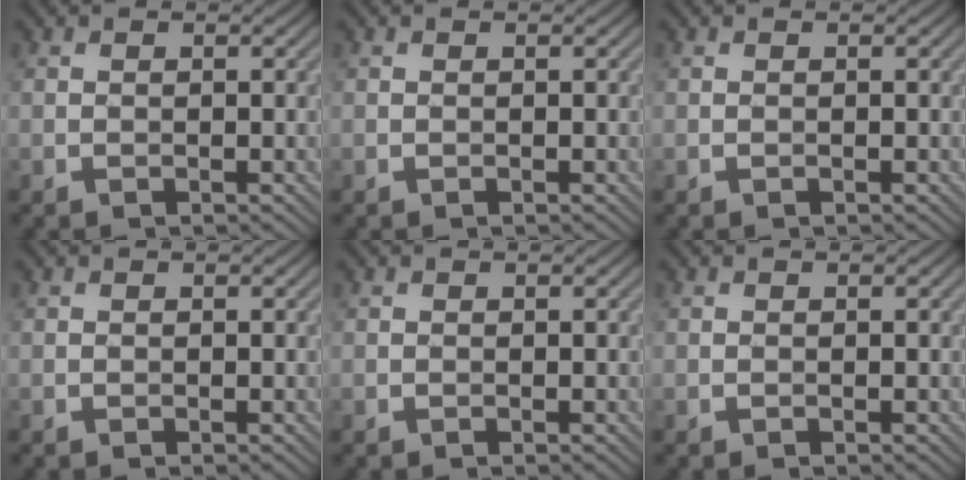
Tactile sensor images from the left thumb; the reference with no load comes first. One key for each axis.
{"total": 0.0}
{"total": 0.0}
{"total": 0.0}
{"total": 0.0}
{"total": 0.0}